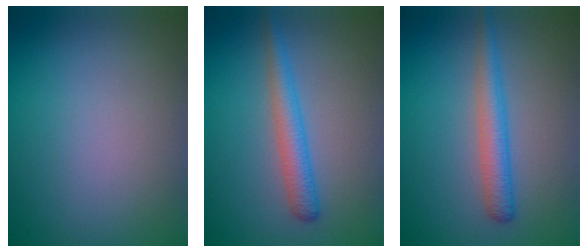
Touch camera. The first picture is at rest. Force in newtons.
{"total": 2.8, "press": 2.8, "slide": 0.2}
{"total": 2.9, "press": 2.9, "slide": 0.1}